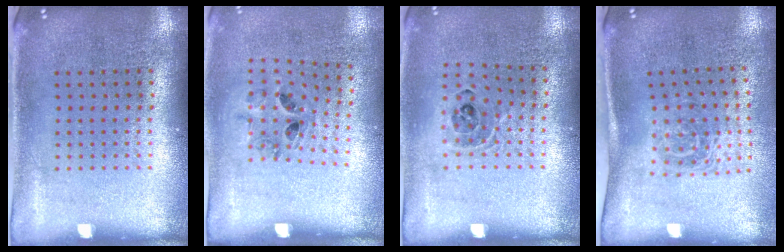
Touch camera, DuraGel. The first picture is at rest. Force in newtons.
{"total": 1.2, "press": 0.8, "slide": 0.9}
{"total": 0.9, "press": 0.9, "slide": 0.1}
{"total": 1.7, "press": 1.2, "slide": 1.2}